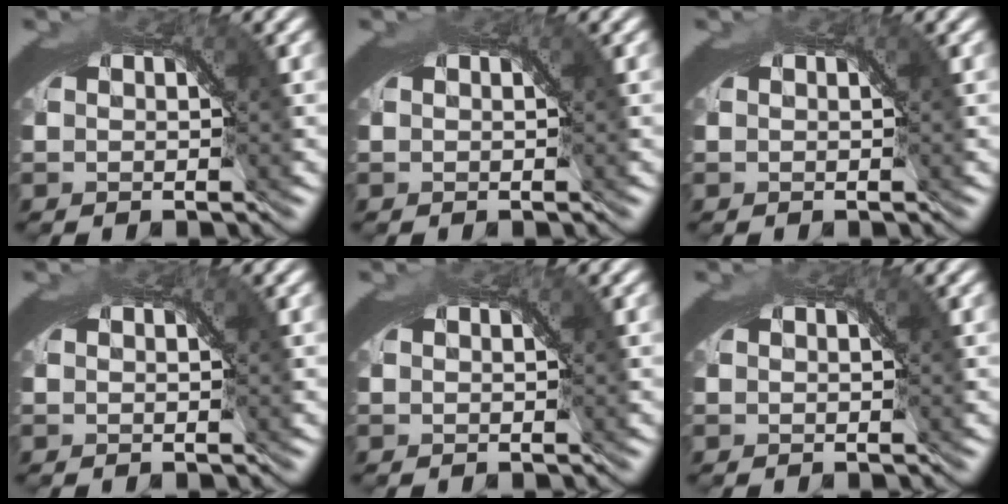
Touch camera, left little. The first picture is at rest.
{"total": 0.0}
{"total": 0.0}
{"total": 0.0}
{"total": 0.0}
{"total": 0.0}